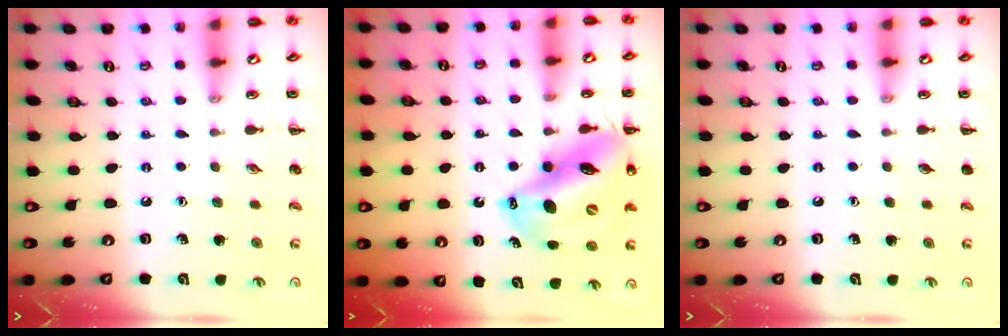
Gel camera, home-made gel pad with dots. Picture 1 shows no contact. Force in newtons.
{"total": 16.0, "press": 15.3, "slide": 4.6}
{"total": 0.0}